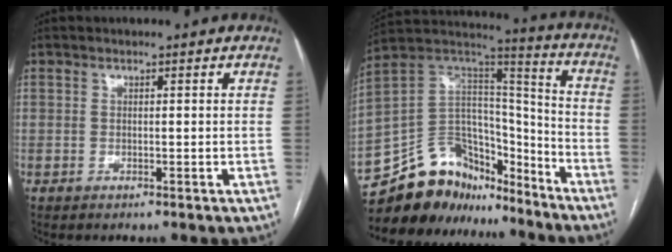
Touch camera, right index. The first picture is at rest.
{"total": 18.4, "force": [-15.6, 8.5, 5.0], "torque": [-0.087, 0.080, -0.258]}